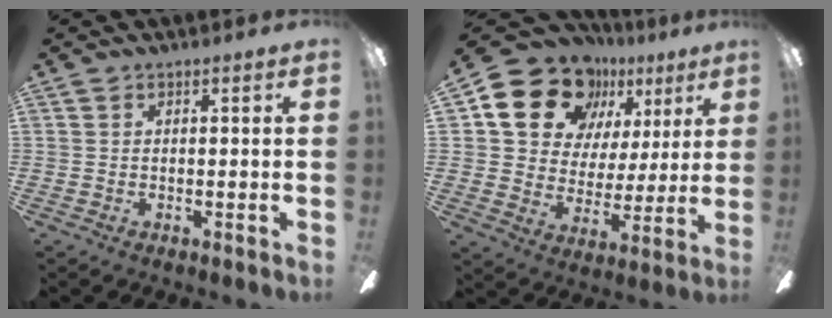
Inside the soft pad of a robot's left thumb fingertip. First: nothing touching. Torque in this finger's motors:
{"motor_torque": [0.34, 0.66, 1.39, -1.38, 0.29]}